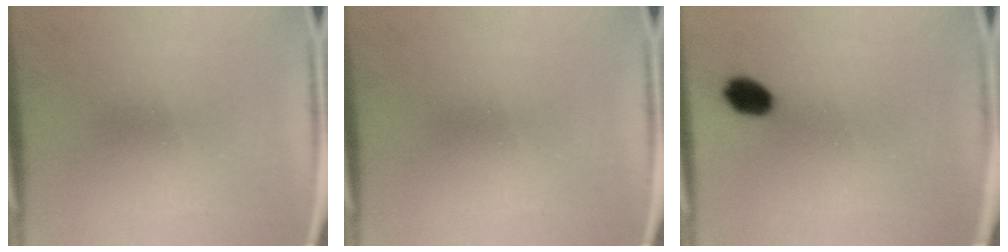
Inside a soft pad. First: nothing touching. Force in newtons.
{"total": 0.0}
{"total": 5.5}